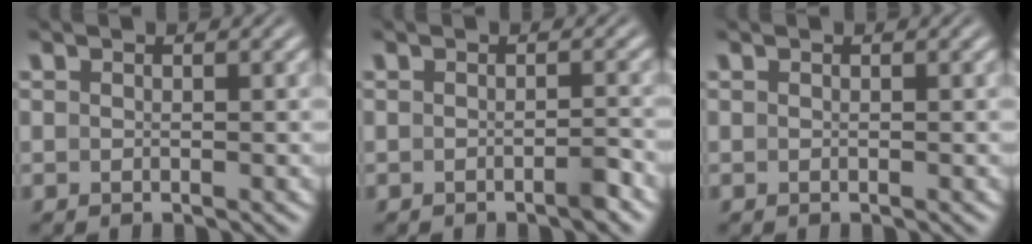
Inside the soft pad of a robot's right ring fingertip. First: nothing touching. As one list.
[{"total": 1.1, "force": [-1.0, -0.2, 0.5], "torque": [-0.008, 0.002, -0.020]}, {"total": 0.0}]